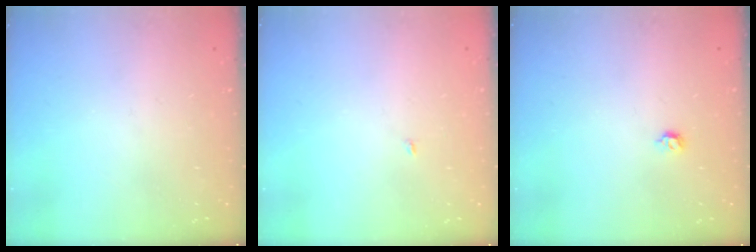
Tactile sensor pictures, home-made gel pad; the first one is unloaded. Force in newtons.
{"total": 1.9, "press": 1.9, "slide": 0.2}
{"total": 4.6, "press": 4.5, "slide": 0.9}